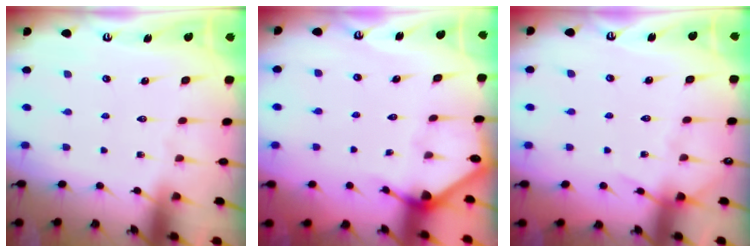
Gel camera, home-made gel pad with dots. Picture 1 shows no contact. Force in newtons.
{"total": 2.2, "press": 2.2, "slide": 0.1}
{"total": 5.0, "press": 5.0, "slide": 0.7}